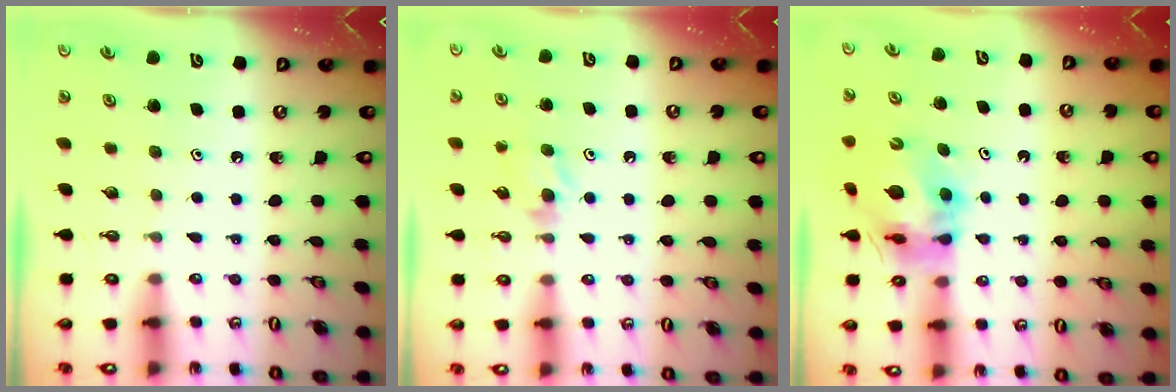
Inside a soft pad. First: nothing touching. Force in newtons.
{"total": 4.3, "press": 4.2, "slide": 0.9}
{"total": 11.6, "press": 11.5, "slide": 1.4}